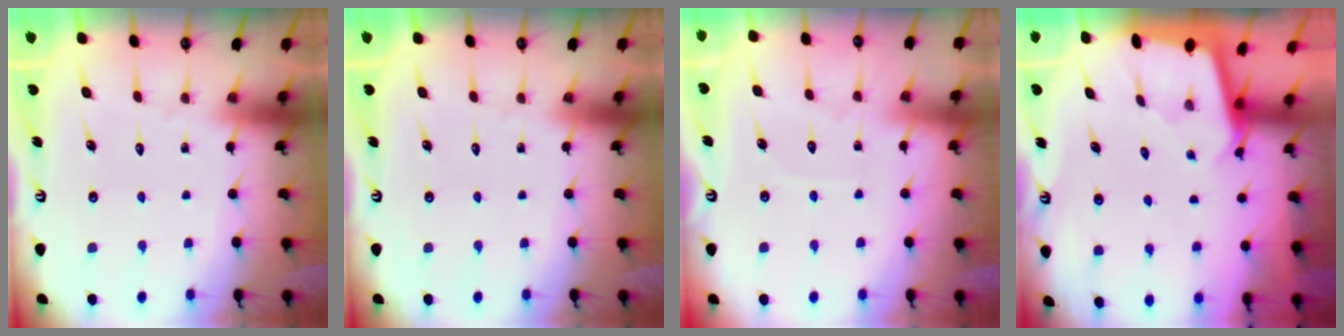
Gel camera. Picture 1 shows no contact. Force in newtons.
{"total": 0.0}
{"total": 3.6, "press": 3.6, "slide": 0.5}
{"total": 1.9, "press": 1.9, "slide": 0.2}